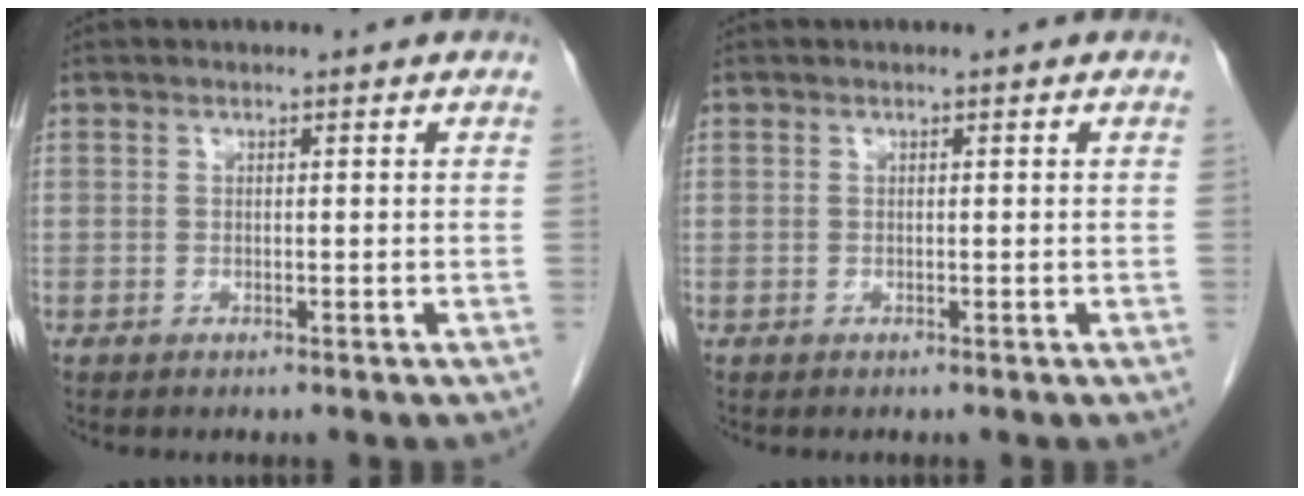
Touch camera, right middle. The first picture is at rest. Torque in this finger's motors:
{"motor_torque": [0.00, 0.00, 0.00, 0.00]}